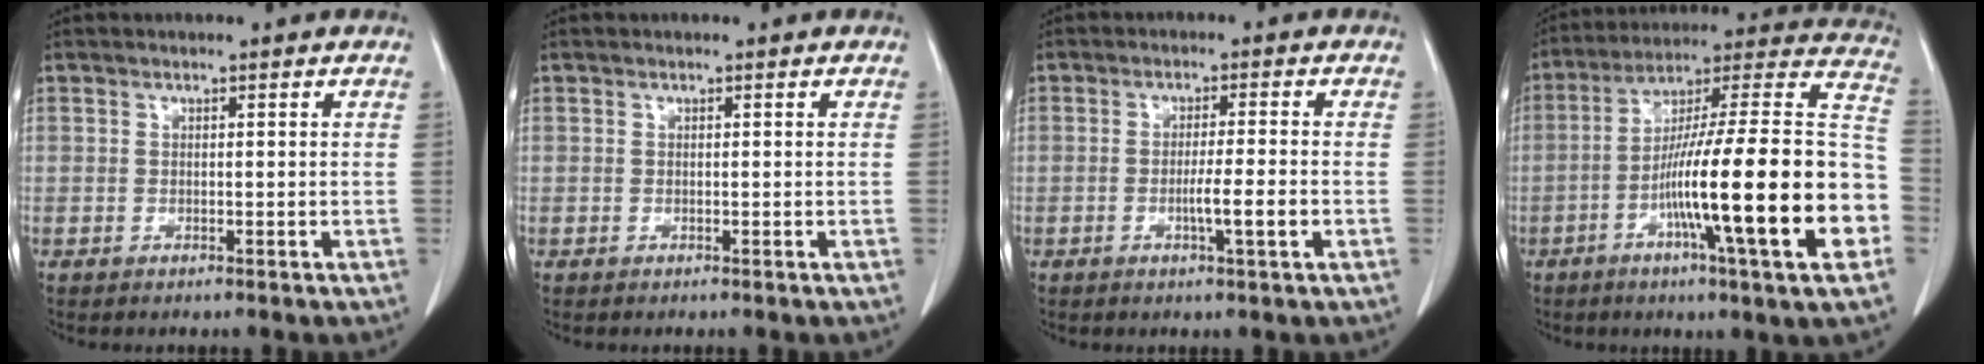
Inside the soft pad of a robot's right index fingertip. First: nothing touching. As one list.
[{"total": 0.0}, {"total": 4.4, "force": [-1.3, -0.3, 4.1], "torque": [-0.067, -0.005, -0.020]}, {"total": 26.6, "force": [-7.2, 0.8, 25.6], "torque": [-0.329, -0.003, -0.126]}]